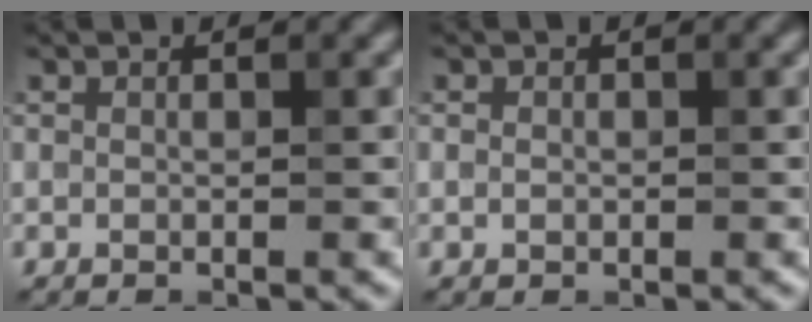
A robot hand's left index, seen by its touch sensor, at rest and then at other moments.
{"total": 0.6, "force": [0.1, 0.5, 0.3], "torque": [0.000, 0.003, -0.004]}